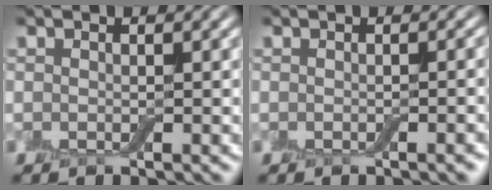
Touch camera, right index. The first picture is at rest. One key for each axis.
{"total": 1.8, "fx": -0.5, "fy": 0.6, "fz": 1.6, "tx": -0.008, "ty": 0.002, "tz": -0.003}